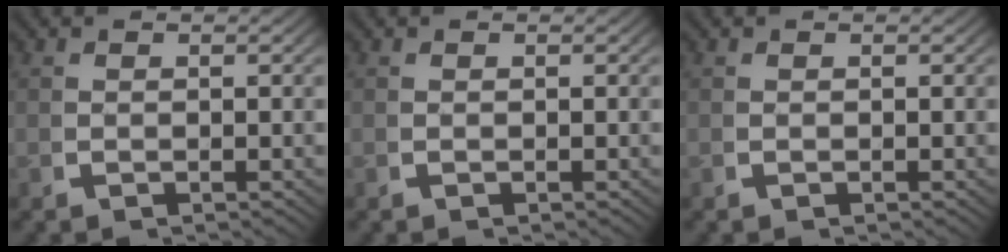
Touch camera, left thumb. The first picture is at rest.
{"total": 0.0}
{"total": 0.0}